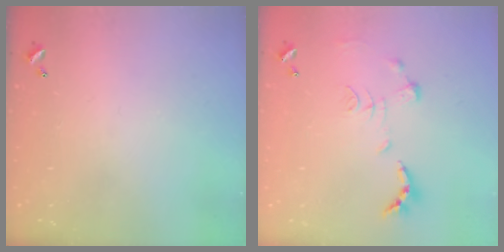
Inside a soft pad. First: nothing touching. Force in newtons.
{"total": 1.1, "press": 1.0, "slide": 0.4}